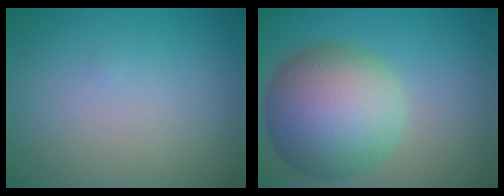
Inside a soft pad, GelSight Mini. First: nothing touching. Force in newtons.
{"total": 10.9, "press": 10.9, "slide": 0.5}